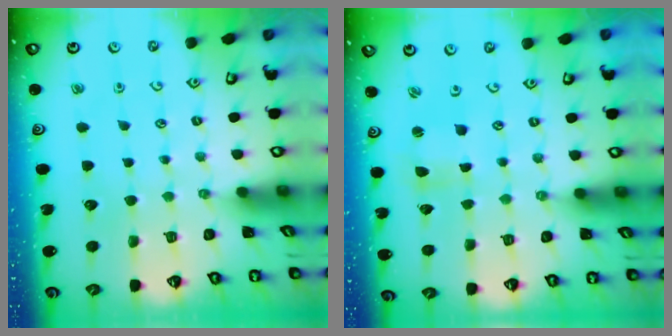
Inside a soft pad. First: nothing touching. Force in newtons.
{"total": 1.7, "press": 1.6, "slide": 0.4}